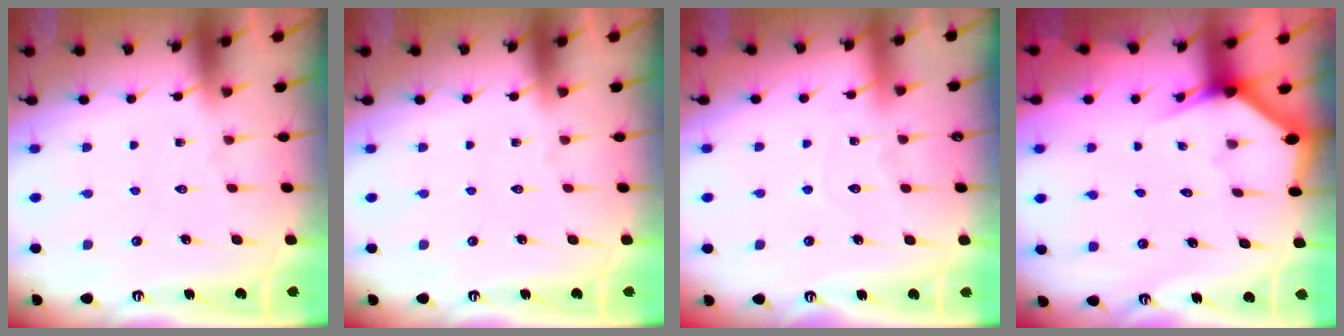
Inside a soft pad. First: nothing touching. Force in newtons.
{"total": 0.0}
{"total": 6.0, "press": 5.9, "slide": 0.7}
{"total": 2.9, "press": 2.9, "slide": 0.1}